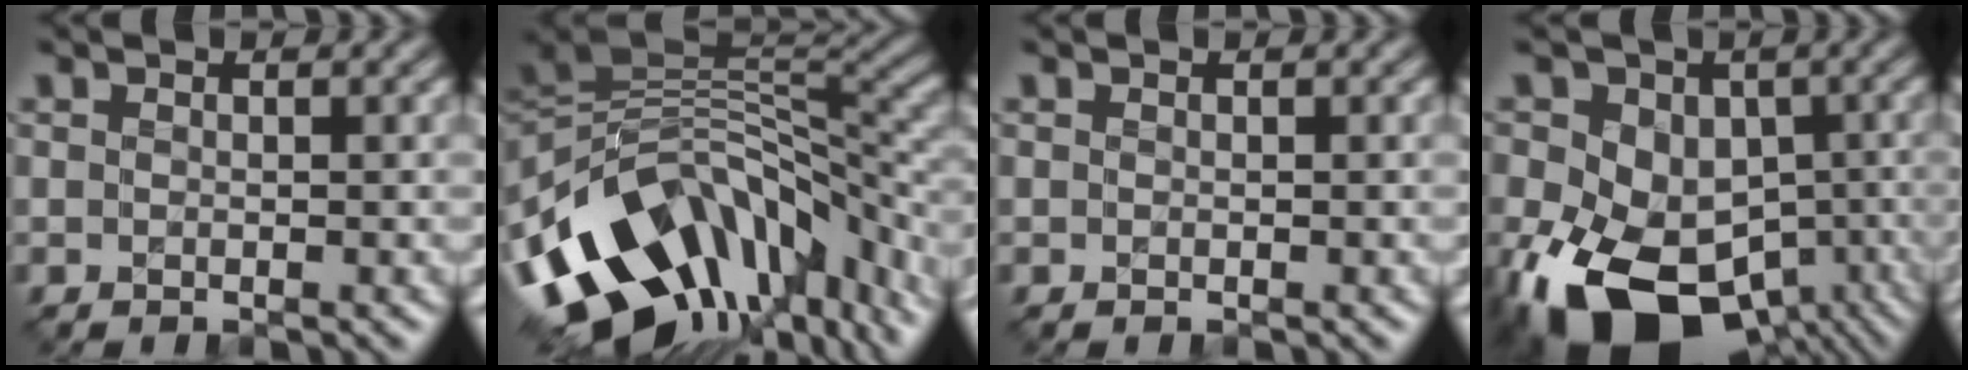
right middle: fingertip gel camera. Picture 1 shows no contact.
{"total": 16.1, "force": [-7.3, 9.2, 11.0], "torque": [-0.205, -0.016, -0.106]}
{"total": 0.0}
{"total": 16.8, "force": [-6.1, 11.9, 10.2], "torque": [-0.202, -0.027, -0.085]}